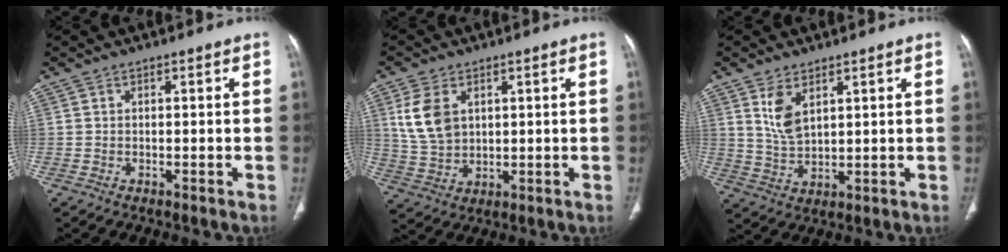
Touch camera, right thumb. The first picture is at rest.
{"total": 8.3, "force": [2.8, 5.5, 5.6], "torque": [-0.104, -0.008, 0.067]}
{"total": 5.9, "force": [3.0, 3.0, 4.2], "torque": [-0.075, -0.018, 0.068]}